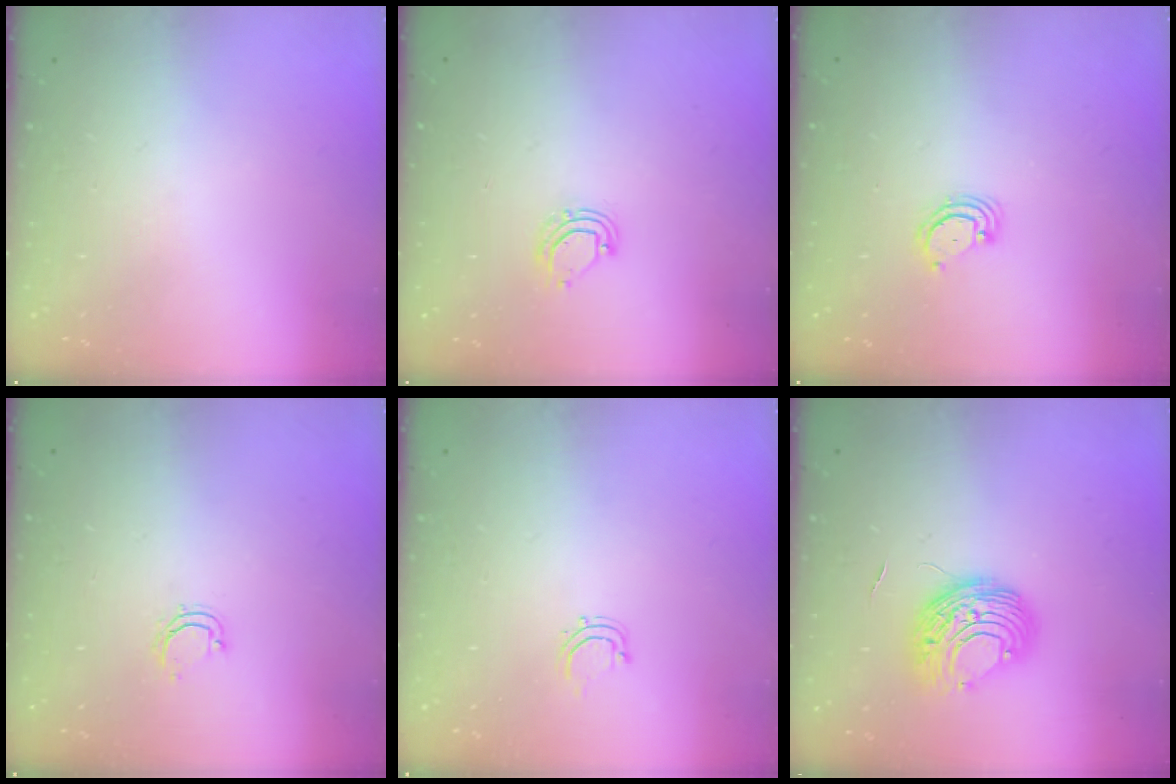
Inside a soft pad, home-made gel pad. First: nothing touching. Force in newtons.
{"total": 6.5, "press": 6.5, "slide": 1.1}
{"total": 2.9, "press": 2.9, "slide": 0.3}
{"total": 3.7, "press": 3.7, "slide": 0.3}
{"total": 2.8, "press": 2.8, "slide": 0.5}
{"total": 8.8, "press": 8.8, "slide": 0.6}